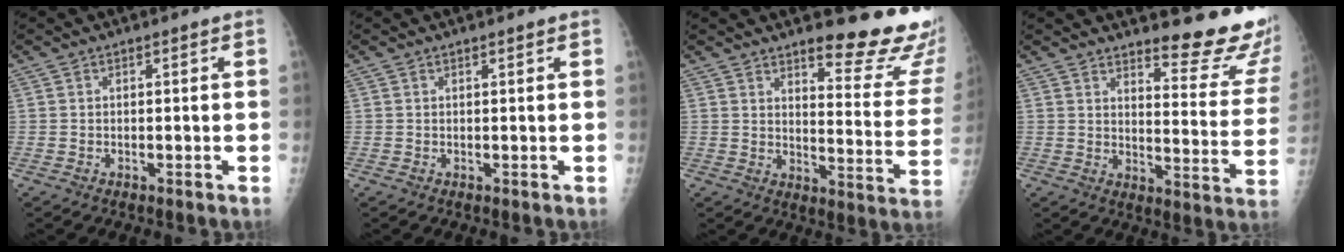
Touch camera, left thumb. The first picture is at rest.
{"total": 0.6, "force": [0.4, 0.0, 0.3], "torque": [-0.007, -0.001, 0.007]}
{"total": 18.3, "force": [13.9, 4.4, 11.2], "torque": [-0.105, -0.112, 0.172]}
{"total": 16.1, "force": [13.7, 3.0, 8.0], "torque": [-0.070, -0.144, 0.164]}